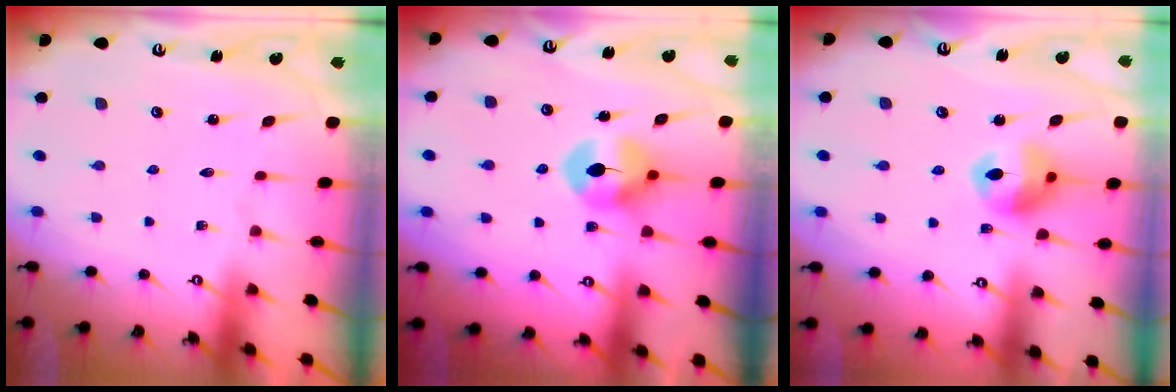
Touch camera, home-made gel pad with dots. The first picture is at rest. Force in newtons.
{"total": 7.8, "press": 7.7, "slide": 0.4}
{"total": 12.7, "press": 12.6, "slide": 1.3}